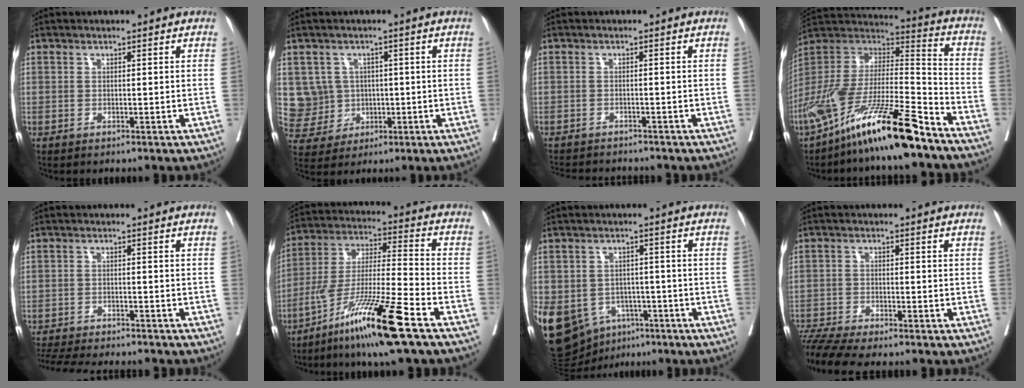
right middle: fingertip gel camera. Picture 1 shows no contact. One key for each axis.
{"total": 6.3, "fx": 0.8, "fy": 6.3, "fz": 0.2, "tx": -0.004, "ty": 0.016, "tz": 0.025}
{"total": 8.0, "fx": -7.5, "fy": 1.5, "fz": 2.3, "tx": -0.032, "ty": -0.005, "tz": -0.103}
{"total": 21.9, "fx": -15.3, "fy": 2.6, "fz": 15.5, "tx": -0.313, "ty": -0.032, "tz": -0.281}
{"total": 14.0, "fx": -12.6, "fy": 2.2, "fz": 5.6, "tx": -0.107, "ty": -0.020, "tz": -0.177}
{"total": 17.0, "fx": -10.4, "fy": -0.2, "fz": 13.5, "tx": -0.293, "ty": -0.046, "tz": -0.195}
{"total": 22.8, "fx": -9.7, "fy": 17.7, "fz": 10.6, "tx": -0.321, "ty": -0.010, "tz": -0.132}
{"total": 8.2, "fx": -7.4, "fy": -0.1, "fz": 3.5, "tx": -0.057, "ty": -0.011, "tz": -0.126}